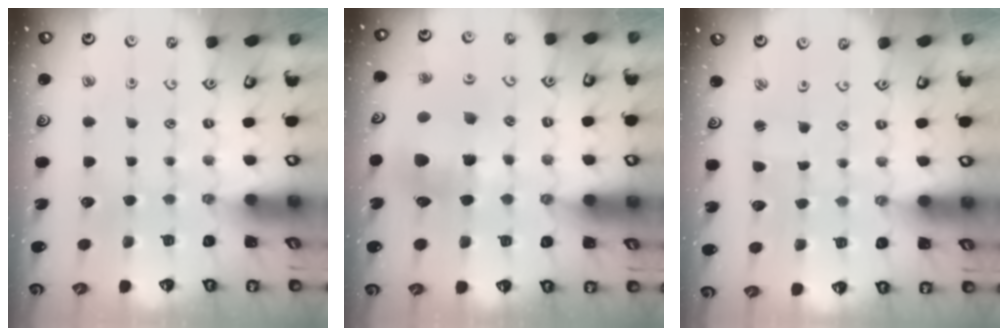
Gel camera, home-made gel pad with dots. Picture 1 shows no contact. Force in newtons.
{"total": 10.0, "press": 9.9, "slide": 1.4}
{"total": 0.8, "press": 0.7, "slide": 0.3}